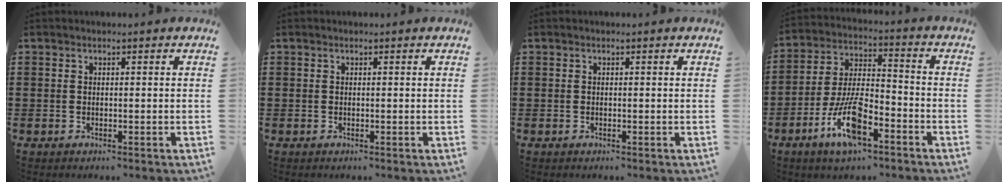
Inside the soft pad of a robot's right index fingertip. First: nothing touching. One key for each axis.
{"total": 0.0}
{"total": 0.0}
{"total": 11.1, "fx": -6.0, "fy": 3.8, "fz": 8.6, "tx": -0.188, "ty": 0.002, "tz": -0.112}